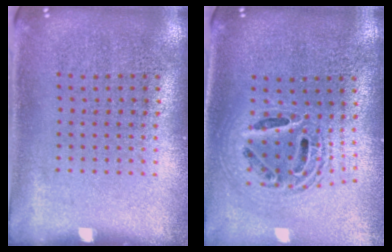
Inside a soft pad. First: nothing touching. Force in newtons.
{"total": 2.0, "press": 1.6, "slide": 1.3}